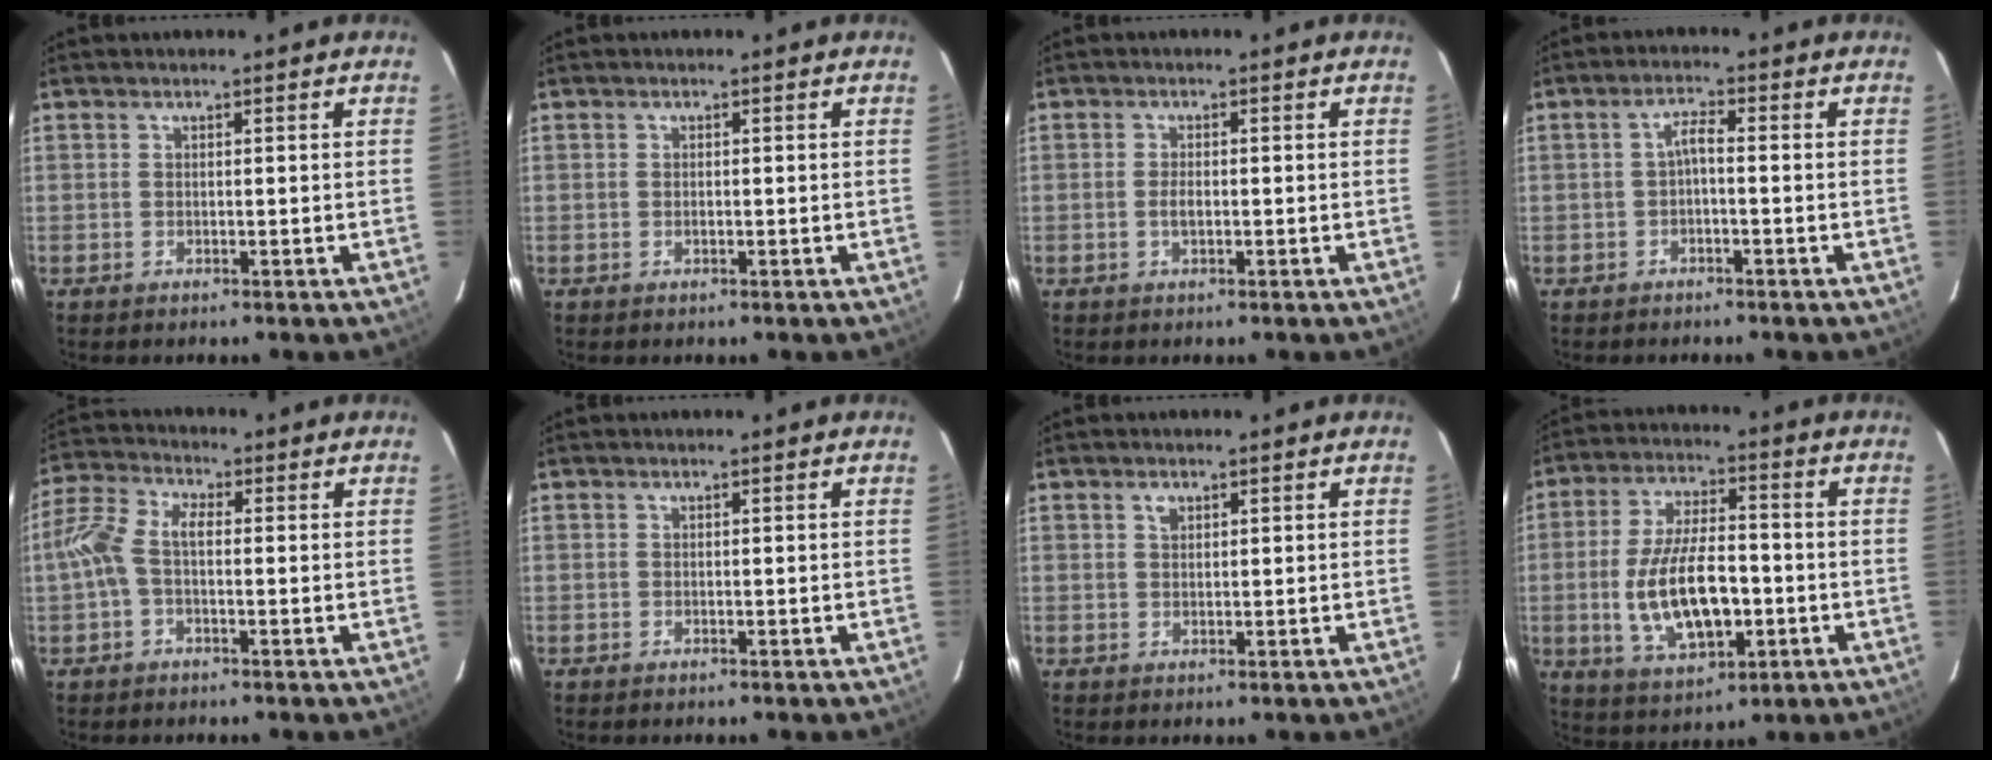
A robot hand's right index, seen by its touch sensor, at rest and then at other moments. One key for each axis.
{"total": 0.5, "fx": -0.2, "fy": 0.4, "fz": 0.4, "tx": -0.007, "ty": 0.000, "tz": -0.002}
{"total": 1.7, "fx": -0.4, "fy": 0.8, "fz": 1.5, "tx": -0.031, "ty": -0.001, "tz": -0.008}
{"total": 2.1, "fx": -0.7, "fy": 0.4, "fz": 2.0, "tx": -0.040, "ty": 0.007, "tz": -0.014}
{"total": 6.6, "fx": -0.8, "fy": 3.4, "fz": 5.6, "tx": -0.129, "ty": 0.021, "tz": -0.021}
{"total": 0.0}
{"total": 1.3, "fx": 0.8, "fy": 0.8, "fz": 0.6, "tx": -0.011, "ty": 0.003, "tz": 0.015}
{"total": 14.9, "fx": -2.9, "fy": 6.6, "fz": 13.0, "tx": -0.259, "ty": -0.006, "tz": -0.038}